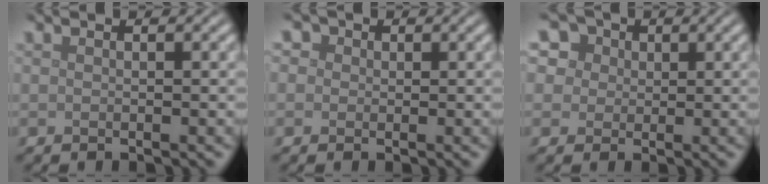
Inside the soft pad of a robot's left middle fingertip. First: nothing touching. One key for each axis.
{"total": 2.5, "fx": 1.1, "fy": 2.0, "fz": 1.0, "tx": -0.010, "ty": 0.014, "tz": -0.005}
{"total": 8.0, "fx": 4.1, "fy": 5.9, "fz": 3.4, "tx": -0.070, "ty": 0.026, "tz": 0.043}